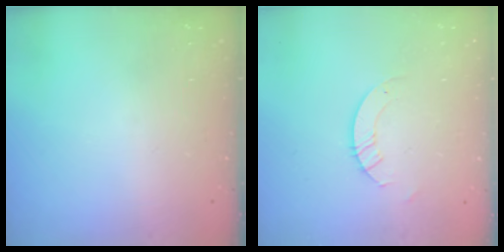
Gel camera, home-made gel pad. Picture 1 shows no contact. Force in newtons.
{"total": 2.6, "press": 2.6, "slide": 0.2}